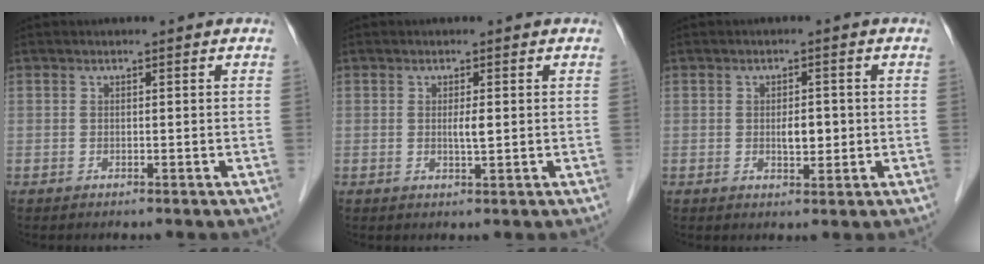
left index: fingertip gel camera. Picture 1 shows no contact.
{"total": 1.7, "force": [0.1, 0.2, 1.7], "torque": [-0.030, -0.001, 0.002]}
{"total": 2.9, "force": [-0.2, 1.3, 2.6], "torque": [-0.042, 0.001, 0.000]}